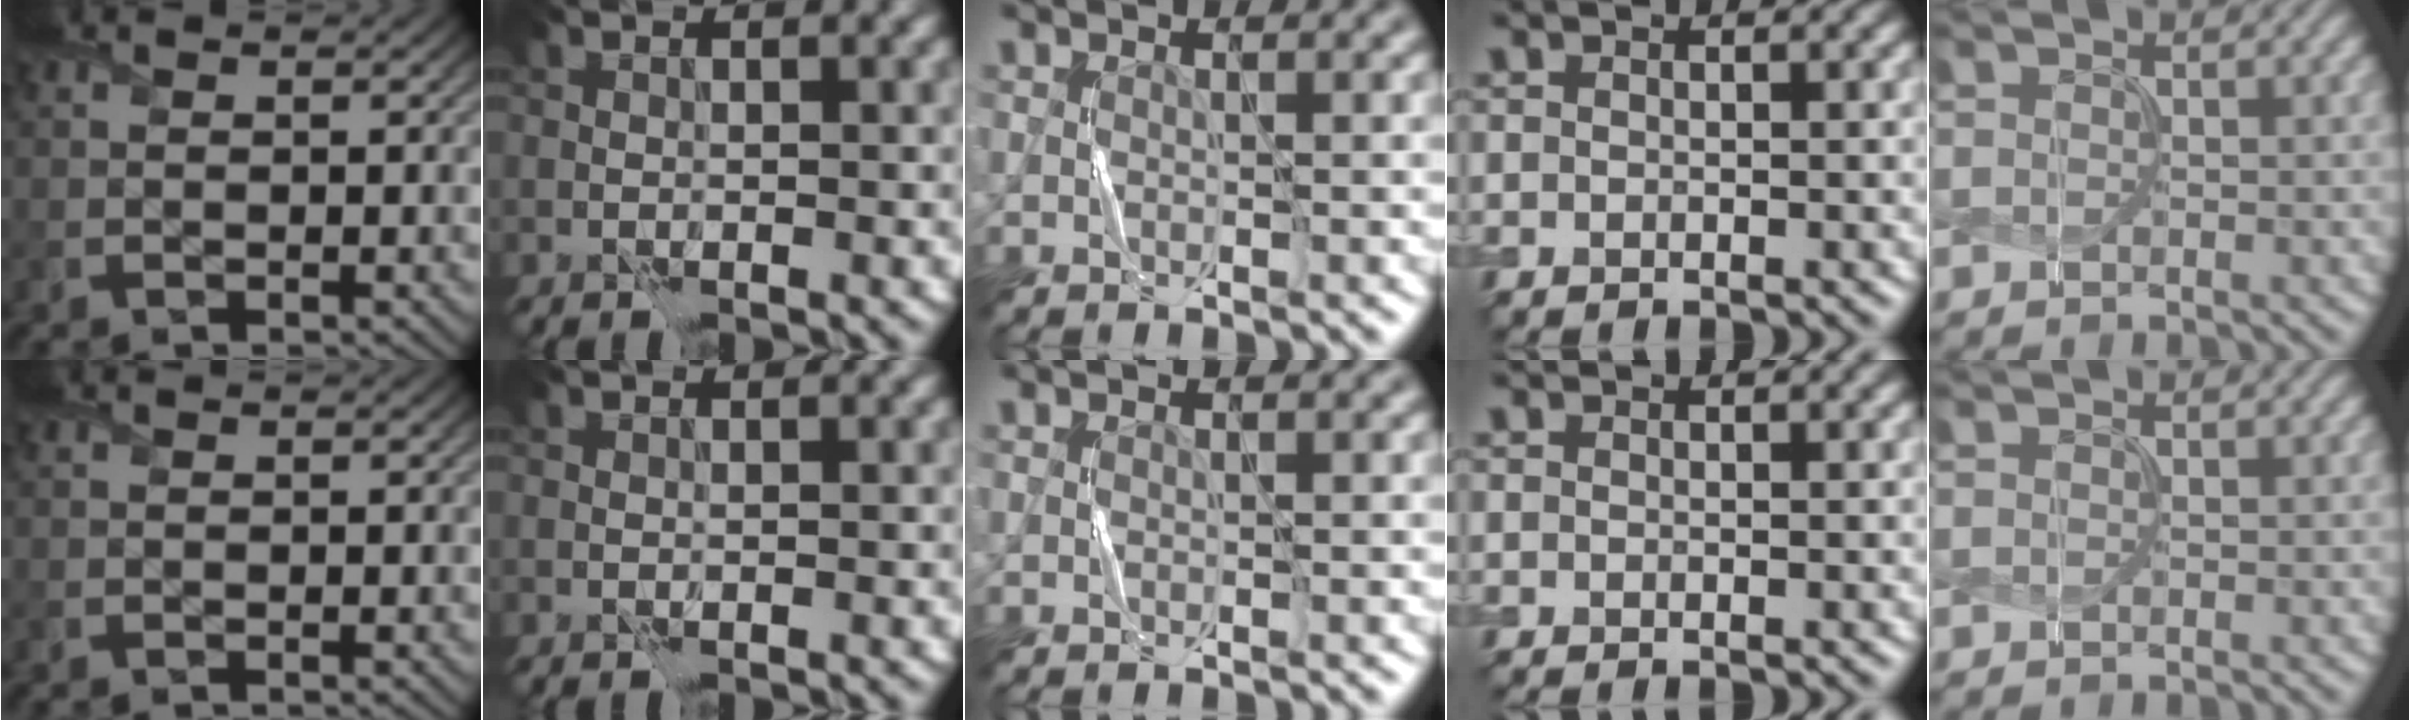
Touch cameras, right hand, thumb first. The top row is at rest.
{}